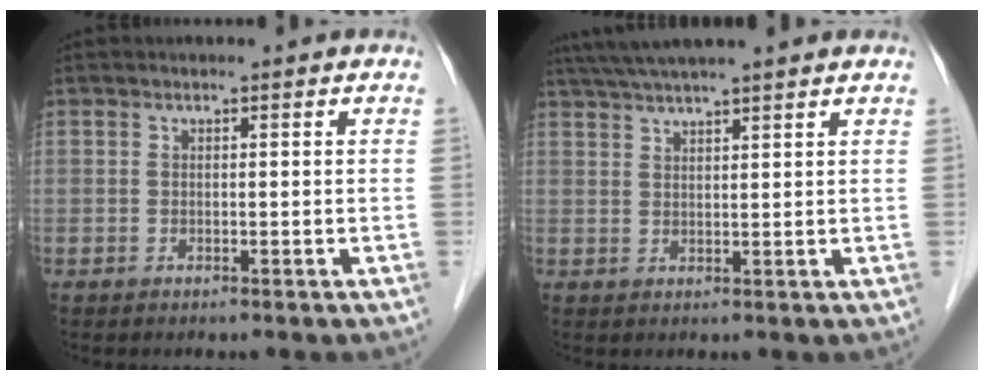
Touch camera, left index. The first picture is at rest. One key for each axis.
{"total": 9.8, "fx": 8.4, "fy": -0.1, "fz": 5.1, "tx": -0.088, "ty": 0.046, "tz": 0.122}